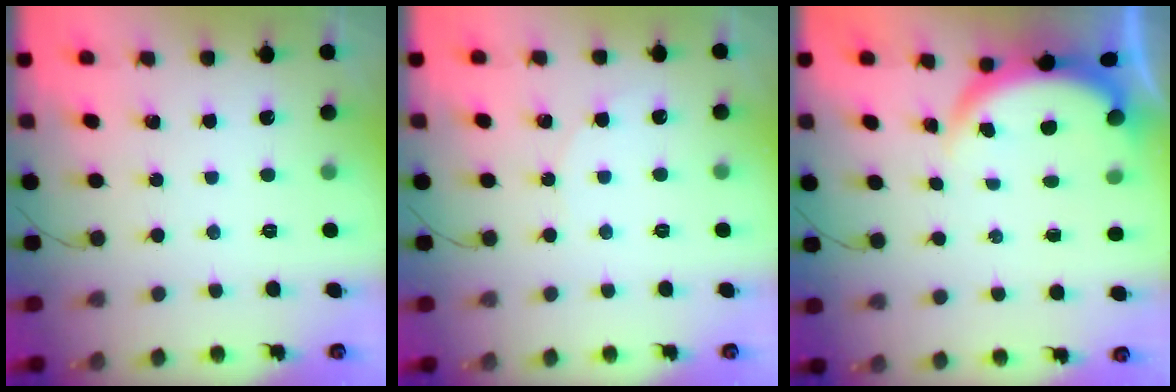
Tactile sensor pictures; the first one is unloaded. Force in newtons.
{"total": 3.8, "press": 3.5, "slide": 1.4}
{"total": 3.7, "press": 3.7, "slide": 0.2}